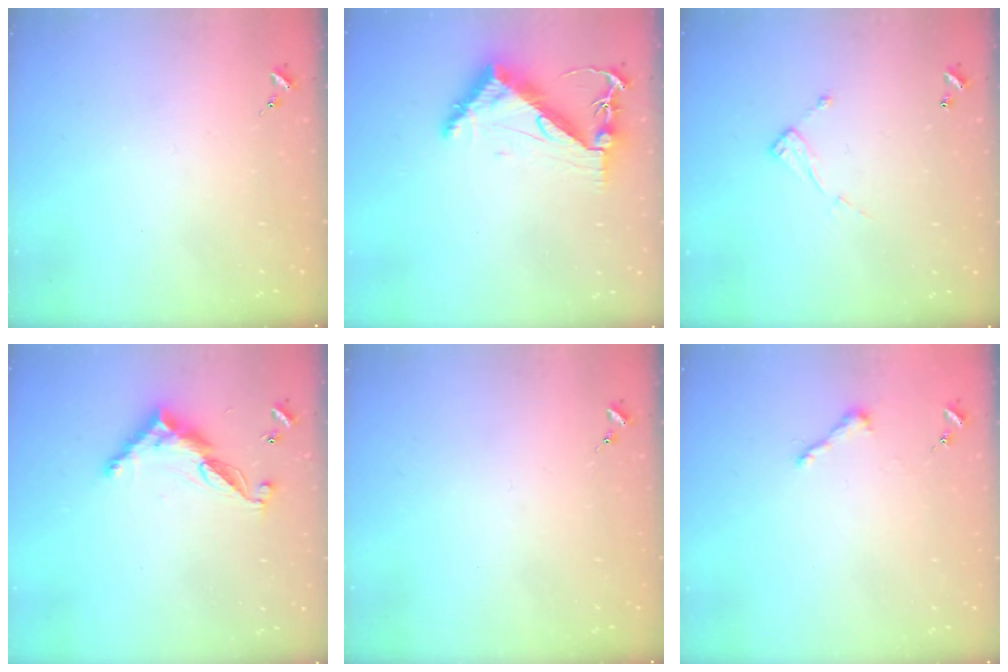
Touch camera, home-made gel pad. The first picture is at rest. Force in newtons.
{"total": 7.8, "press": 7.7, "slide": 1.0}
{"total": 7.1, "press": 7.1, "slide": 0.3}
{"total": 11.6, "press": 11.6, "slide": 0.3}
{"total": 0.0}
{"total": 3.9, "press": 3.9, "slide": 0.3}